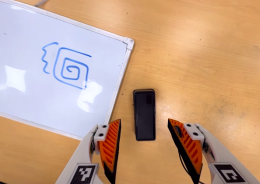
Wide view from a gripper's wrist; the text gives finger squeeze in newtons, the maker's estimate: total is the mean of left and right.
{"total": 0.0}